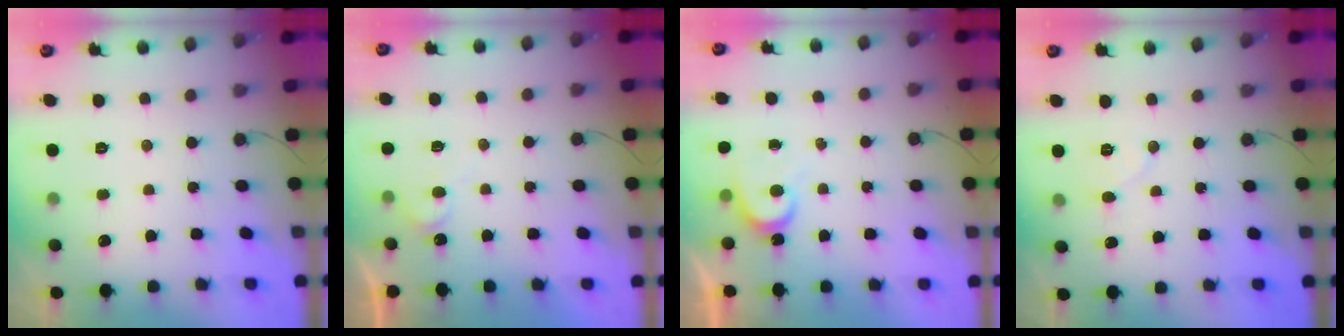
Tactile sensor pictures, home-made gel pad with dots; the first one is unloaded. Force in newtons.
{"total": 5.6, "press": 5.6, "slide": 0.5}
{"total": 3.7, "press": 3.7, "slide": 0.4}
{"total": 5.4, "press": 5.4, "slide": 0.5}